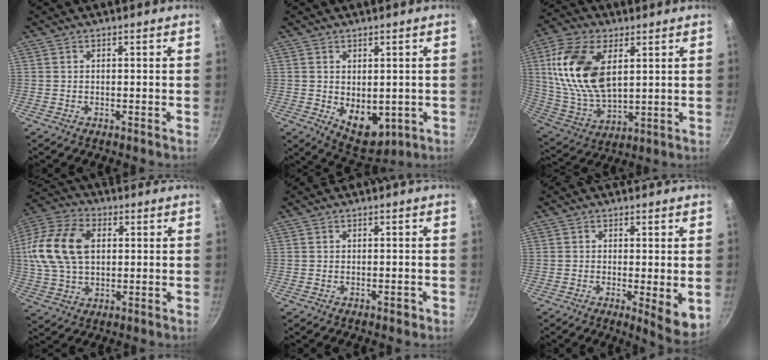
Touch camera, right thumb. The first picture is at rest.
{"total": 8.2, "force": [-0.8, 5.5, 6.0], "torque": [-0.064, -0.016, 0.008]}
{"total": 18.7, "force": [5.1, 10.7, 14.5], "torque": [-0.272, -0.013, 0.110]}
{"total": 17.2, "force": [2.6, 11.5, 12.5], "torque": [-0.233, 0.018, 0.039]}
{"total": 1.0, "force": [-0.5, 0.5, 0.7], "torque": [-0.007, 0.007, -0.005]}
{"total": 6.5, "force": [-0.7, 2.0, 6.2], "torque": [-0.081, -0.018, -0.007]}